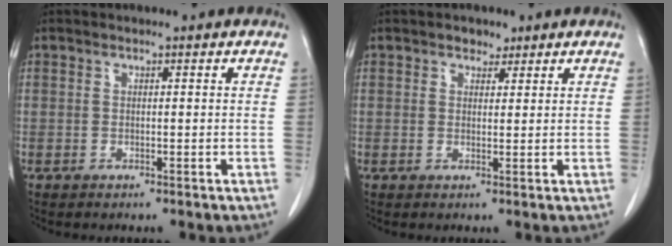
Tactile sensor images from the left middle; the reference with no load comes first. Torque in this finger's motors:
{"motor_torque": [0.26, -0.23, -0.04, 0.01]}